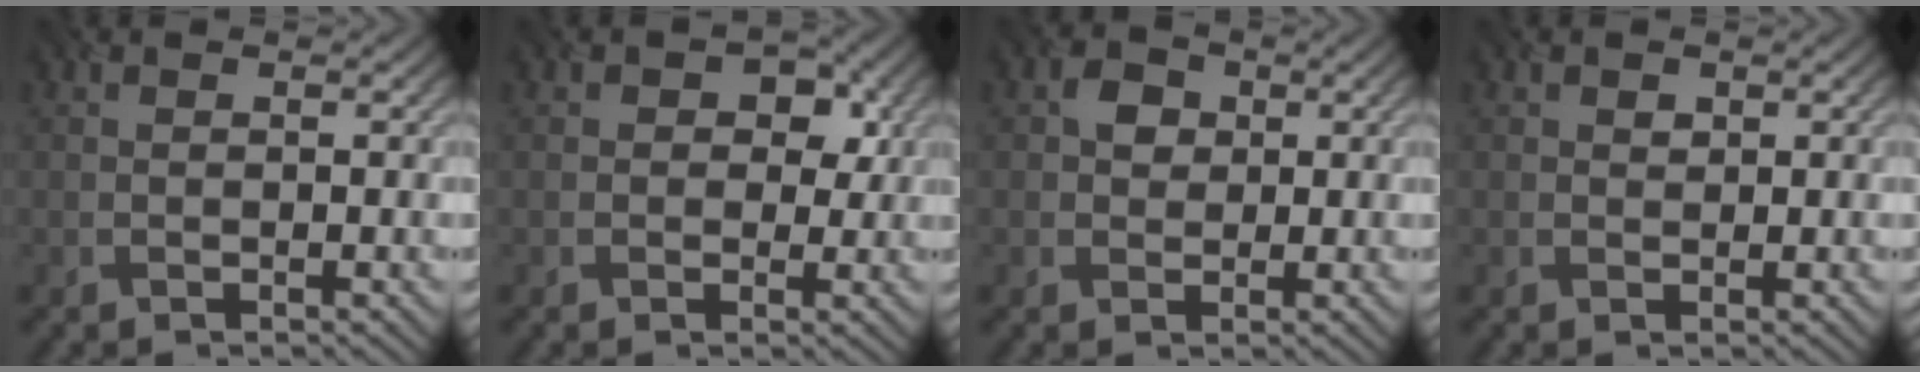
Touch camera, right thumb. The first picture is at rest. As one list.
[{"total": 3.7, "force": [1.1, 2.8, 2.1], "torque": [-0.026, -0.002, 0.005]}, {"total": 2.7, "force": [0.5, 2.4, 1.2], "torque": [-0.022, 0.003, 0.002]}, {"total": 0.8, "force": [0.5, 0.6, 0.3], "torque": [-0.006, -0.004, 0.009]}]